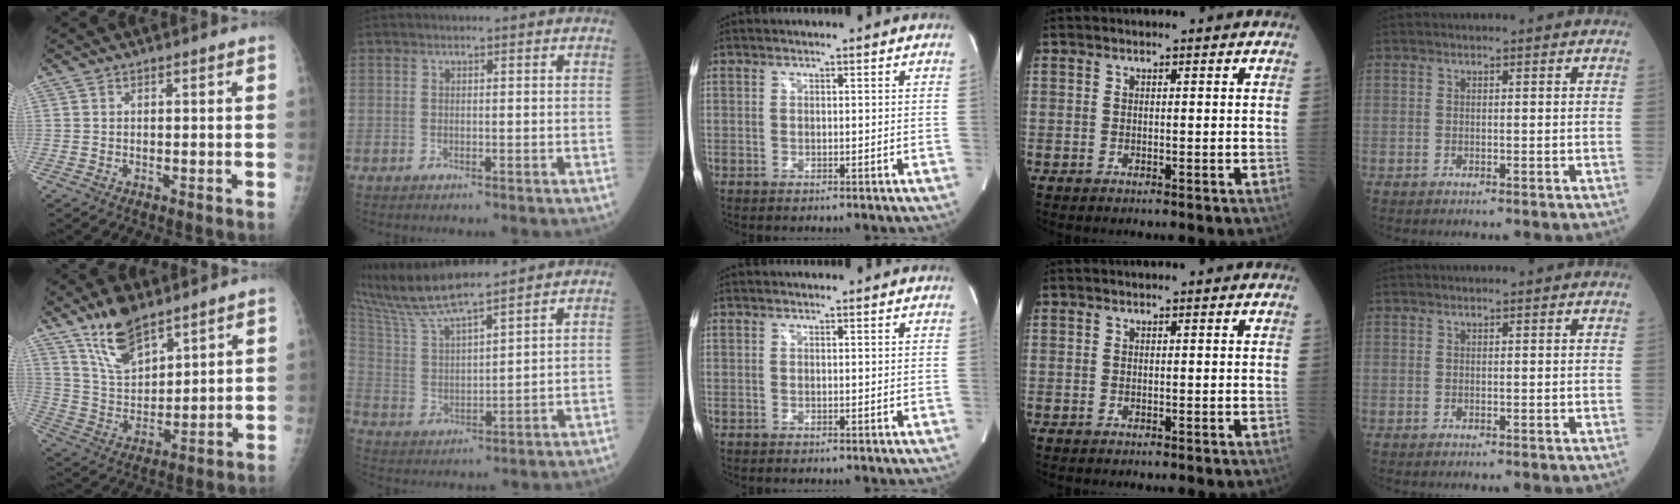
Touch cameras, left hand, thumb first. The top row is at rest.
{"thumb": {"total": 11.5, "force": [8.4, 4.7, 6.4], "torque": [-0.096, -0.050, 0.170]}, "index": {"total": 11.4, "force": [10.3, -0.1, 4.9], "torque": [-0.114, 0.016, 0.204]}}